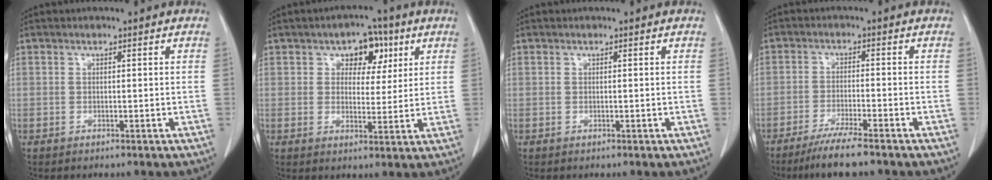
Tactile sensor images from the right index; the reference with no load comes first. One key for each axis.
{"total": 6.3, "fx": 2.8, "fy": 4.0, "fz": 4.0, "tx": -0.046, "ty": 0.016, "tz": 0.038}
{"total": 0.0}
{"total": 6.7, "fx": -5.4, "fy": -0.1, "fz": 4.0, "tx": -0.068, "ty": -0.018, "tz": -0.093}